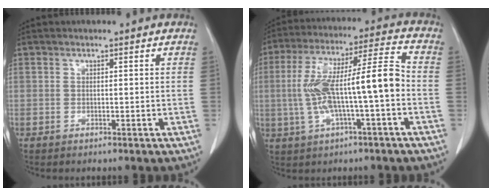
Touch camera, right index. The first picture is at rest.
{"total": 14.1, "force": [-1.7, 1.7, 13.9], "torque": [-0.259, 0.033, -0.025]}